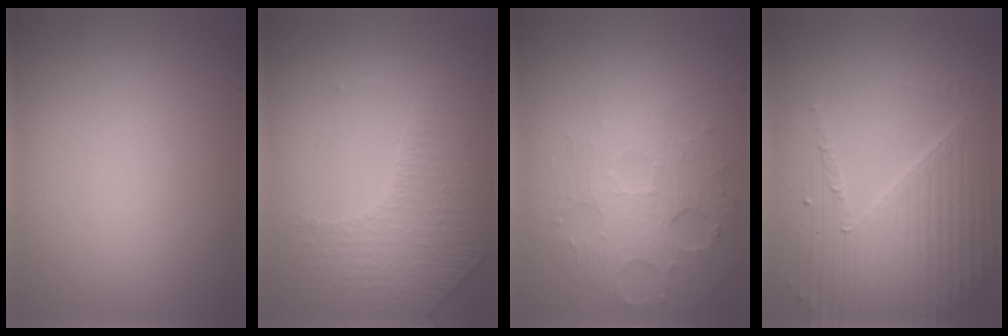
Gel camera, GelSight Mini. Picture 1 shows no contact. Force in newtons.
{"total": 4.6, "press": 3.0, "slide": 3.5}
{"total": 3.6, "press": 3.3, "slide": 1.5}
{"total": 4.4, "press": 3.9, "slide": 2.1}